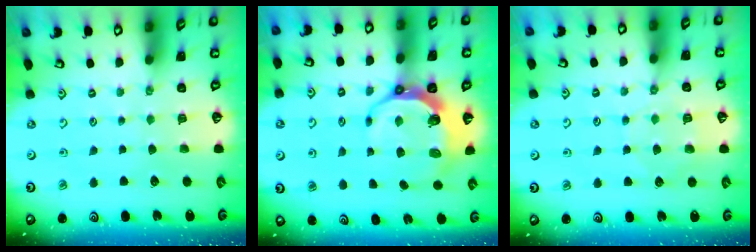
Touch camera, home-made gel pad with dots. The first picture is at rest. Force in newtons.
{"total": 8.4, "press": 7.3, "slide": 4.2}
{"total": 6.0, "press": 6.0, "slide": 0.9}